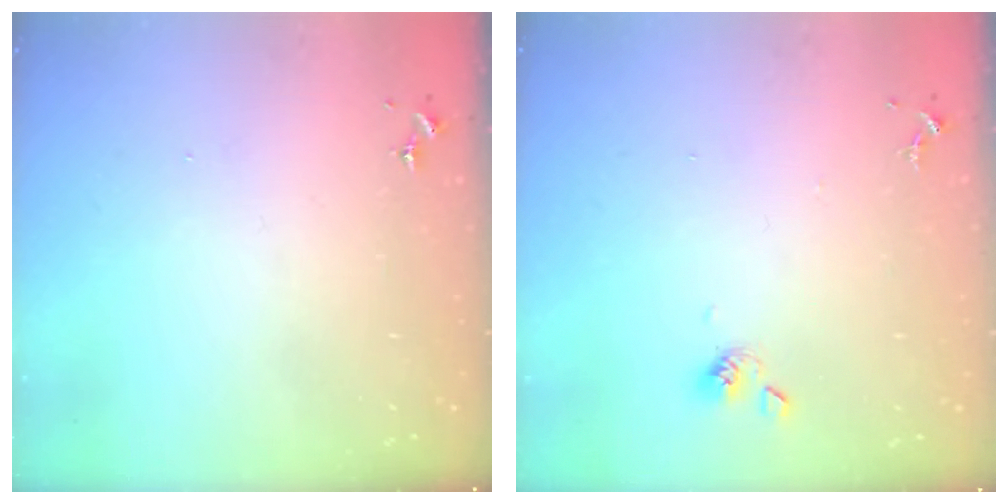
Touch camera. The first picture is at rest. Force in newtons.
{"total": 6.1, "press": 5.8, "slide": 2.1}